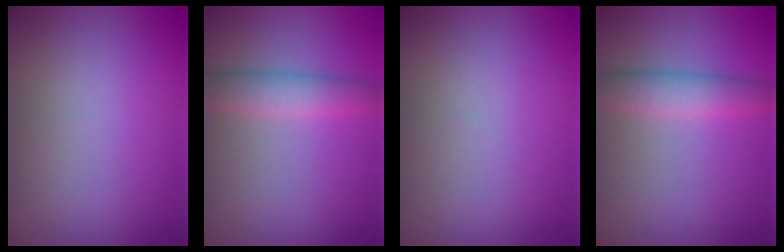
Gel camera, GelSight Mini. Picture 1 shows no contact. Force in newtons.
{"total": 2.9, "press": 2.9, "slide": 0.2}
{"total": 0.0}
{"total": 3.0, "press": 3.0, "slide": 0.0}